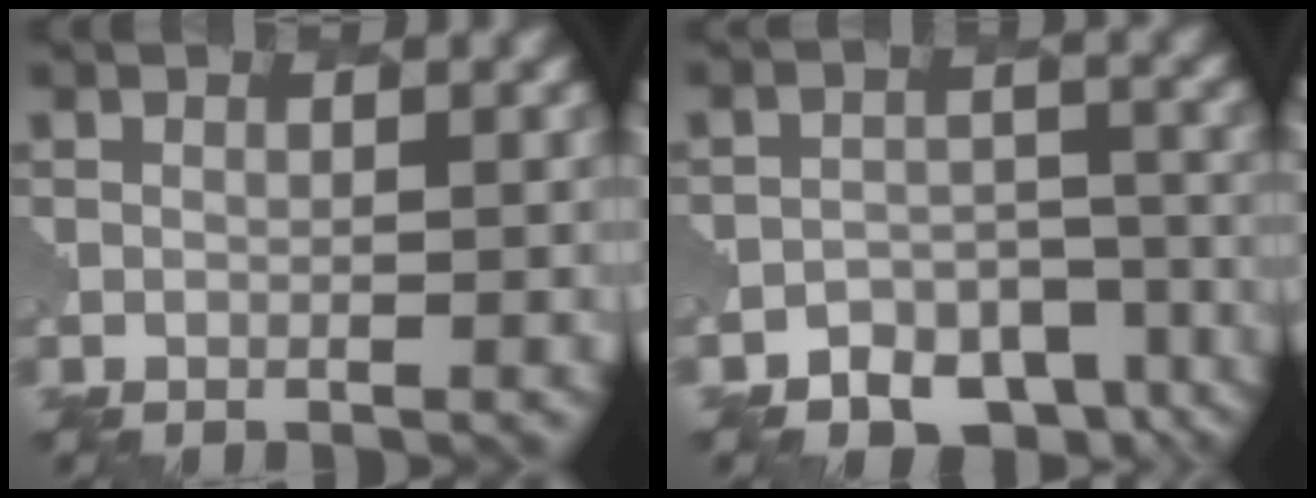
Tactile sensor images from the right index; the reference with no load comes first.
{"total": 8.0, "force": [-6.2, 4.7, 1.9], "torque": [-0.005, -0.005, -0.075]}